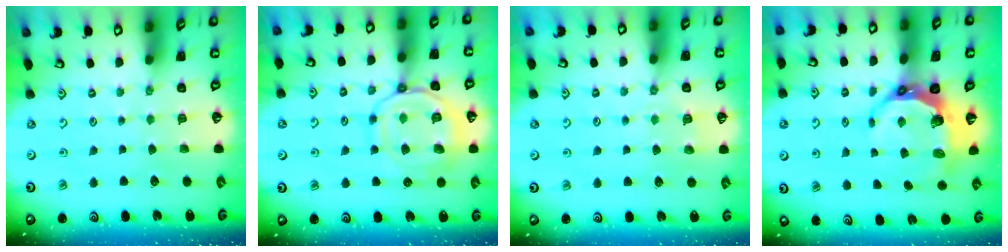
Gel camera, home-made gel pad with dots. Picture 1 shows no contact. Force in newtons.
{"total": 13.4, "press": 13.4, "slide": 1.2}
{"total": 4.0, "press": 3.9, "slide": 0.6}
{"total": 9.3, "press": 8.0, "slide": 4.8}